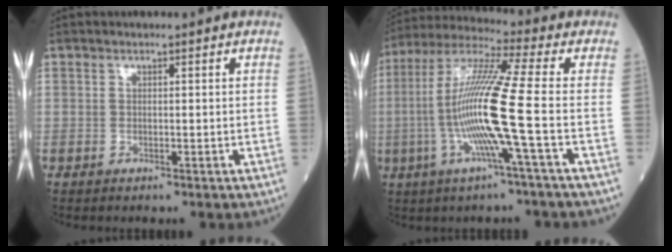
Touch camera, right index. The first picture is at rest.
{"total": 13.9, "force": [-2.7, -1.4, 13.6], "torque": [-0.273, 0.000, -0.061]}